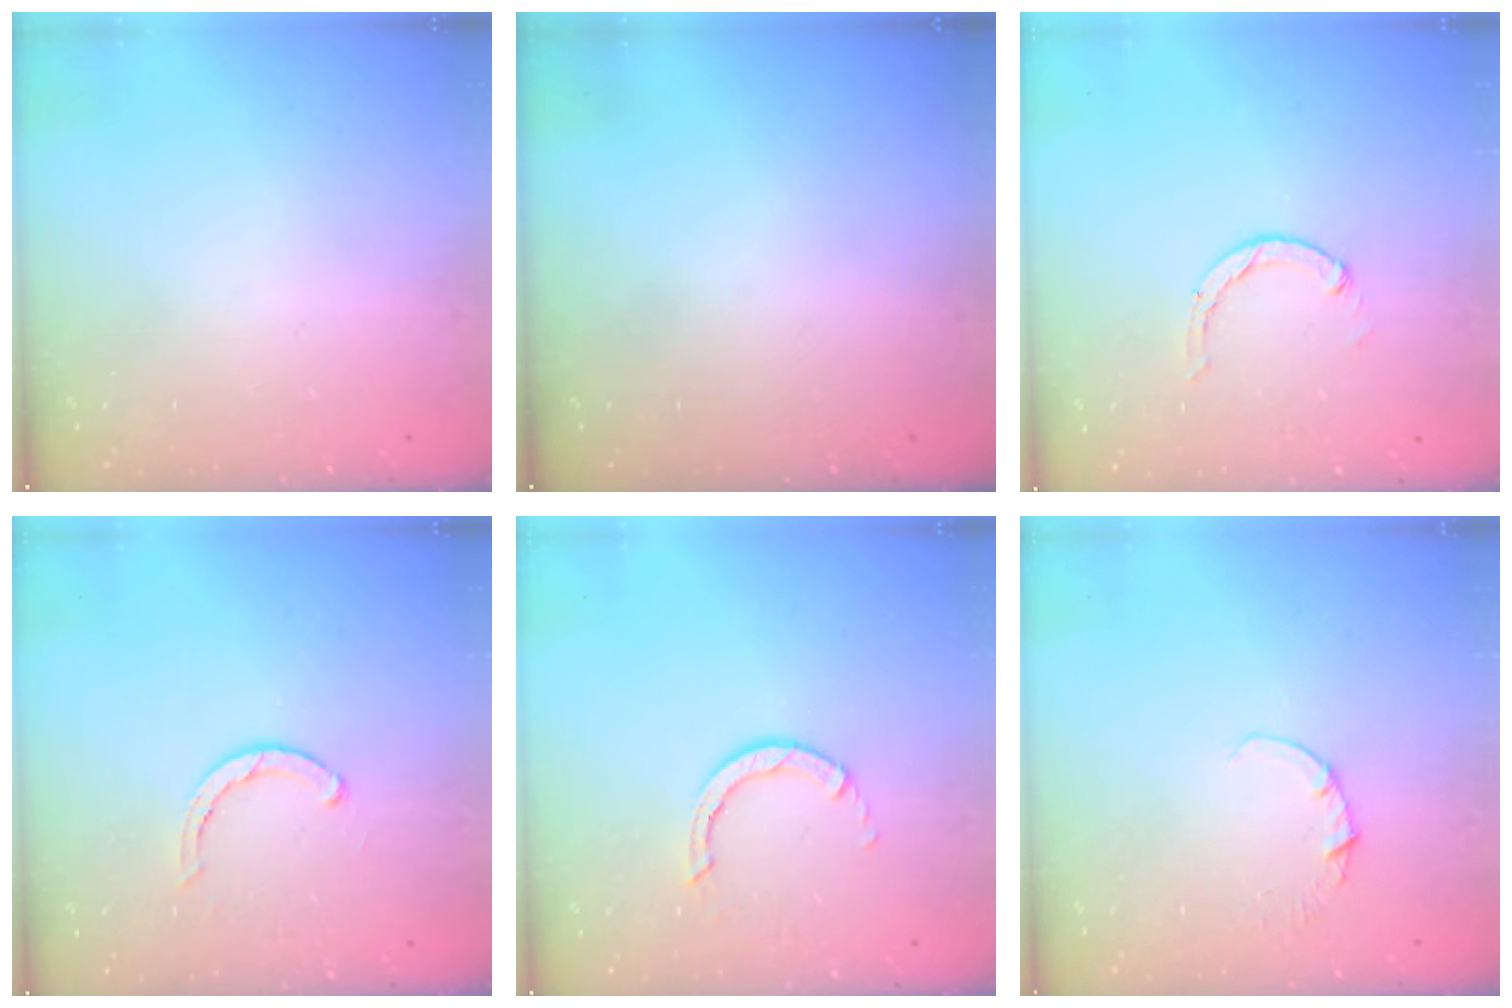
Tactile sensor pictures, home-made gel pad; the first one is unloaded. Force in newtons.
{"total": 0.0}
{"total": 0.8, "press": 0.8, "slide": 0.2}
{"total": 2.8, "press": 2.8, "slide": 0.2}
{"total": 2.8, "press": 2.8, "slide": 0.3}
{"total": 1.1, "press": 1.1, "slide": 0.1}